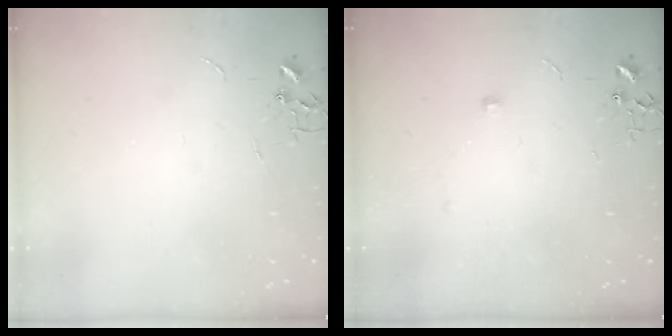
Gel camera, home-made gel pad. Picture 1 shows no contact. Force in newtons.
{"total": 3.7, "press": 3.6, "slide": 0.6}